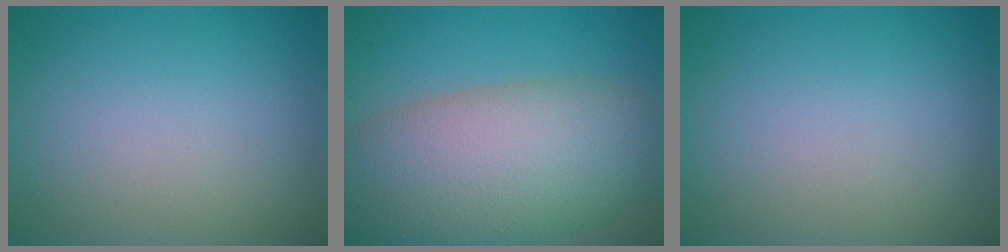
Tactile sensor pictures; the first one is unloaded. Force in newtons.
{"total": 12.3, "press": 12.3, "slide": 0.7}
{"total": 0.0}